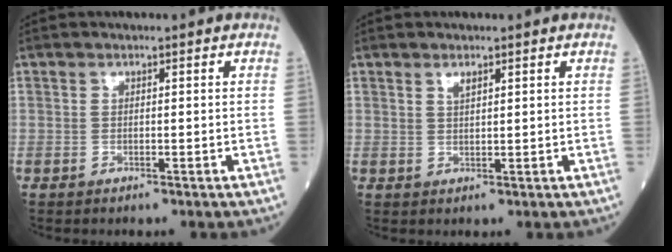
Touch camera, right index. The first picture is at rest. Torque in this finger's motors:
{"motor_torque": [-0.01, 0.00, 0.00, 0.00]}